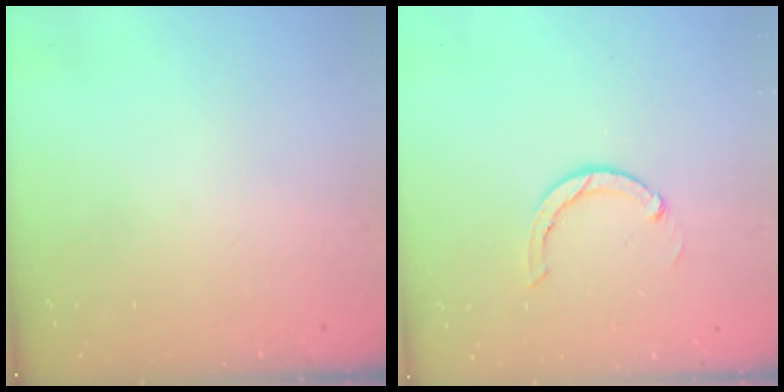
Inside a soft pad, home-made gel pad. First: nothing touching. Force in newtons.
{"total": 3.0, "press": 3.0, "slide": 0.1}